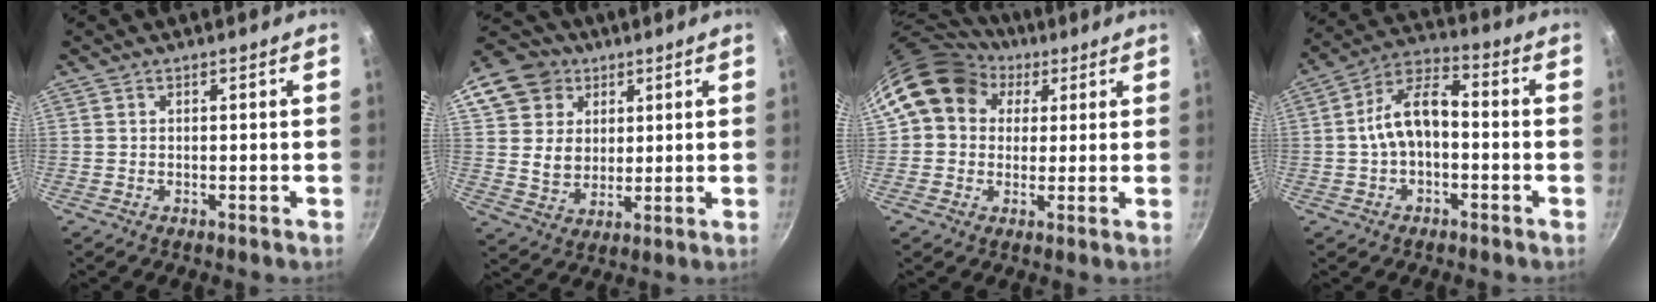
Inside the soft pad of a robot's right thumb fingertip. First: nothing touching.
{"total": 14.5, "force": [6.2, 11.8, 5.7], "torque": [-0.088, 0.001, 0.112]}
{"total": 13.0, "force": [4.9, 10.6, 5.6], "torque": [-0.074, 0.012, 0.074]}
{"total": 10.6, "force": [-1.1, 6.2, 8.6], "torque": [-0.139, 0.048, -0.030]}